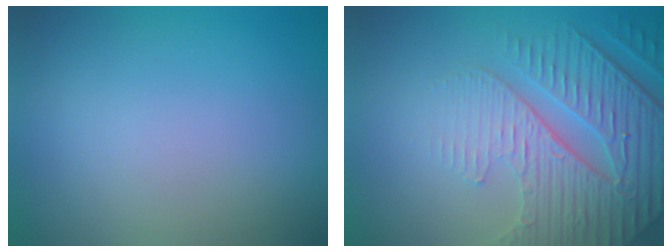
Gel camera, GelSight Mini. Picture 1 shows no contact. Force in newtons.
{"total": 6.6, "press": 5.2, "slide": 4.1}